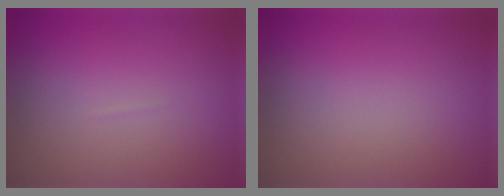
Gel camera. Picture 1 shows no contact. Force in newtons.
{"total": 0.0}